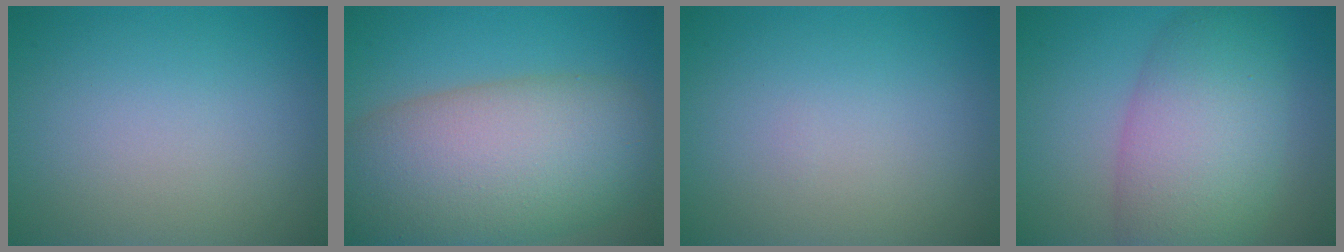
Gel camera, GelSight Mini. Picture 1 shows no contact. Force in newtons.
{"total": 13.1, "press": 13.1, "slide": 0.8}
{"total": 0.0}
{"total": 8.5, "press": 8.5, "slide": 0.5}